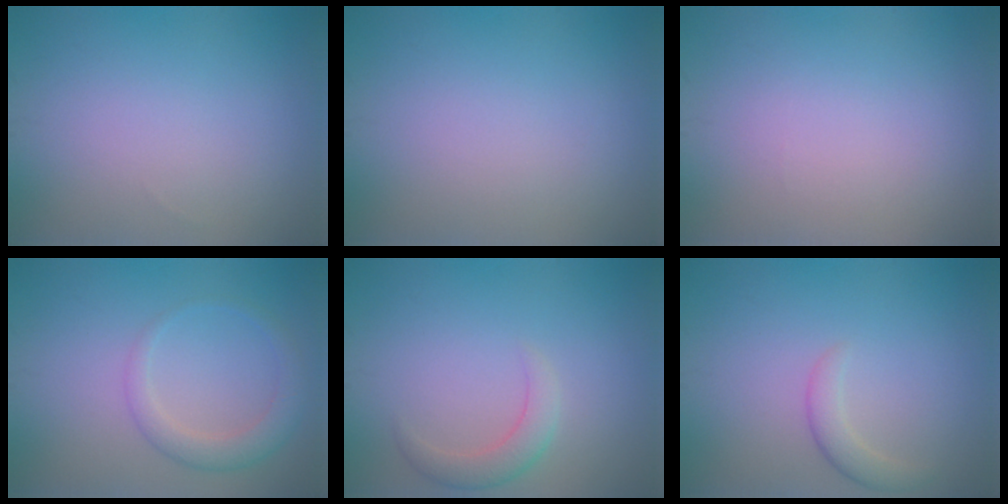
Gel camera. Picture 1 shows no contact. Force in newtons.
{"total": 0.0}
{"total": 0.0}
{"total": 2.8, "press": 2.8, "slide": 0.2}
{"total": 2.3, "press": 2.3, "slide": 0.4}
{"total": 1.9, "press": 1.9, "slide": 0.2}